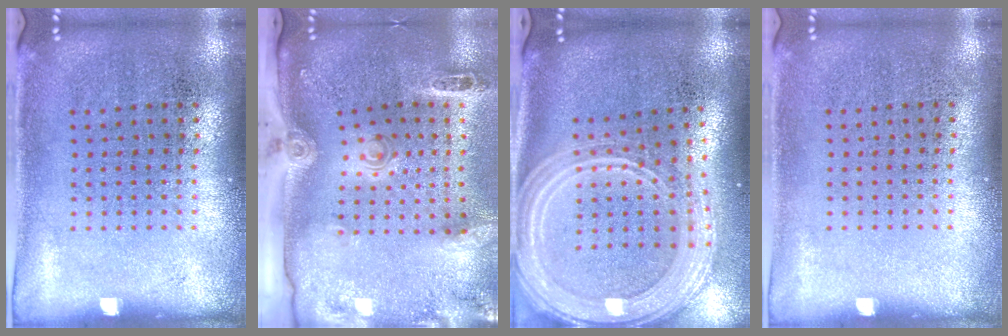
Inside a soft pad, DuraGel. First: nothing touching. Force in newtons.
{"total": 3.0, "press": 2.2, "slide": 2.1}
{"total": 3.2, "press": 2.6, "slide": 1.8}
{"total": 0.0}